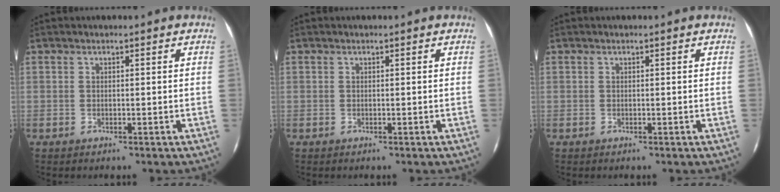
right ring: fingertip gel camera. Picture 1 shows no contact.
{"total": 0.0}
{"total": 0.0}